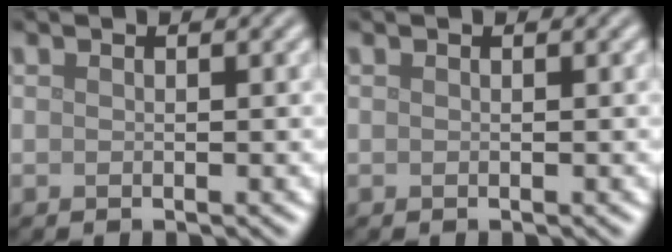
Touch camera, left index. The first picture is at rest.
{"total": 0.0}